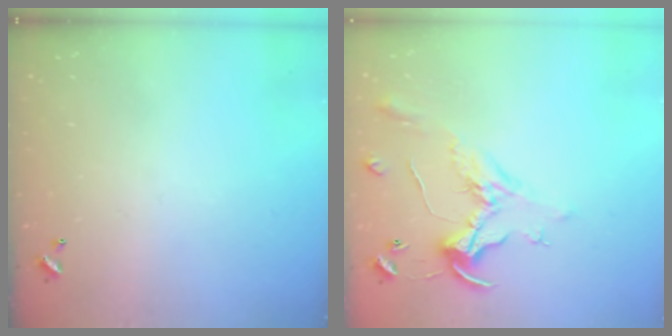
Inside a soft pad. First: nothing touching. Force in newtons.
{"total": 0.8, "press": 0.5, "slide": 0.6}